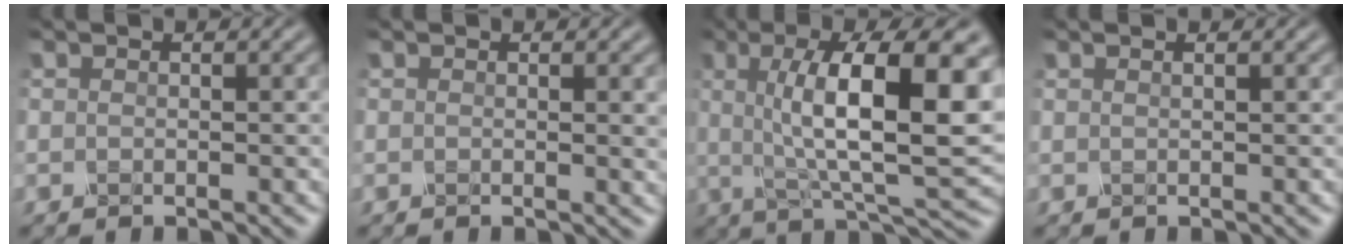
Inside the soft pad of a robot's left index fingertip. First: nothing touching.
{"total": 1.3, "force": [0.3, 0.4, 1.2], "torque": [-0.010, 0.003, 0.007]}
{"total": 12.3, "force": [1.7, 3.2, 11.8], "torque": [-0.166, 0.006, 0.032]}
{"total": 1.4, "force": [0.9, 0.7, 0.8], "torque": [0.007, 0.005, -0.011]}